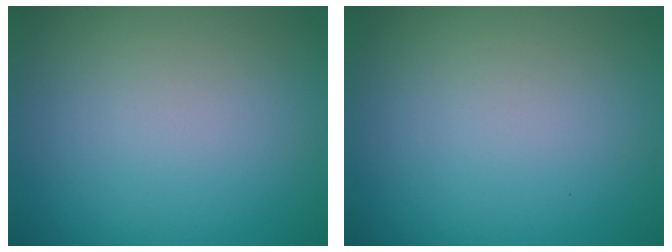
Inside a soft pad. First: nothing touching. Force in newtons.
{"total": 0.0}